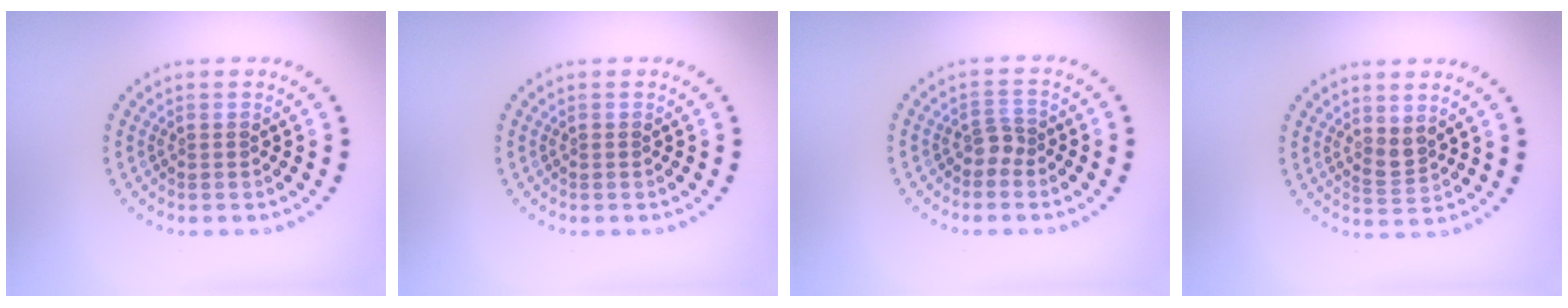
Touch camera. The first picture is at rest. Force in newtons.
{"total": 0.0}
{"total": 1.3, "press": 1.0, "slide": 0.8}
{"total": 1.6, "press": 1.3, "slide": 1.0}